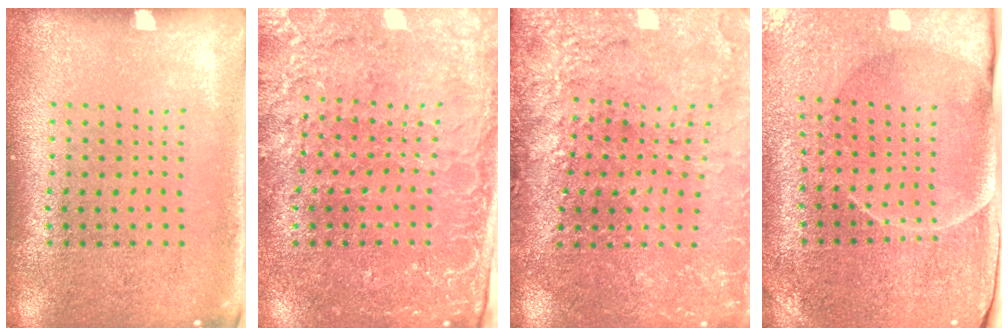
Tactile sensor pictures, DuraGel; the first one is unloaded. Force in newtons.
{"total": 3.1, "press": 2.9, "slide": 1.0}
{"total": 3.2, "press": 3.1, "slide": 0.7}
{"total": 3.5, "press": 3.5, "slide": 0.5}